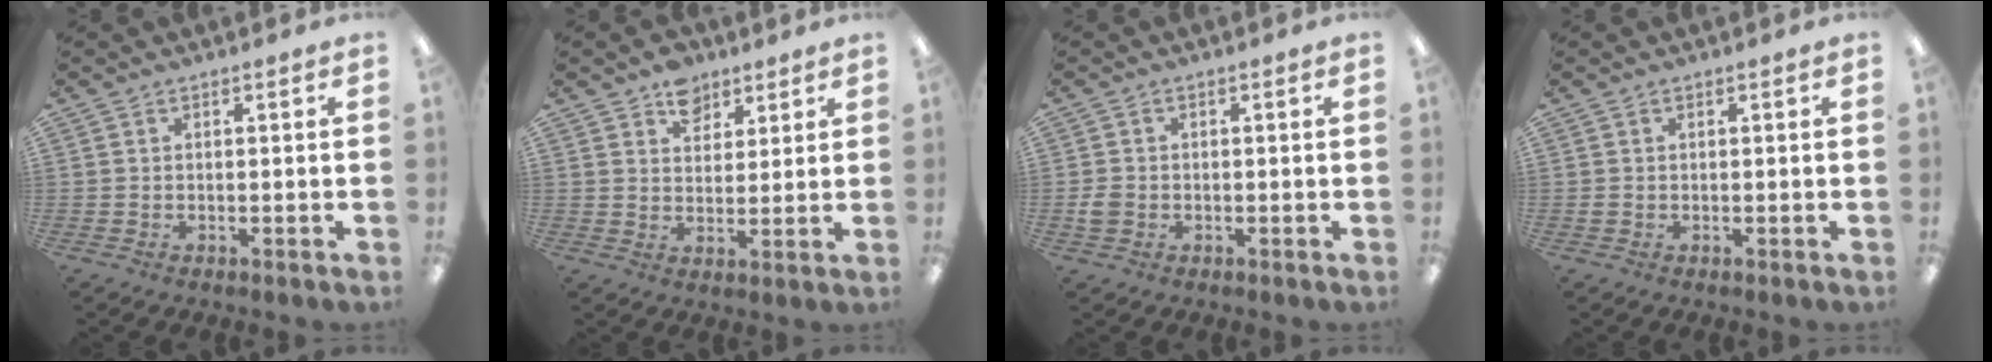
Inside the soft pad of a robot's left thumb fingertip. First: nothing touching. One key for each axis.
{"total": 7.2, "fx": 5.0, "fy": 4.8, "fz": 2.1, "tx": -0.022, "ty": -0.019, "tz": 0.088}
{"total": 3.0, "fx": -0.6, "fy": 2.4, "fz": 1.6, "tx": -0.017, "ty": 0.005, "tz": -0.013}
{"total": 0.9, "fx": 0.1, "fy": 0.8, "fz": 0.5, "tx": -0.010, "ty": 0.006, "tz": -0.001}